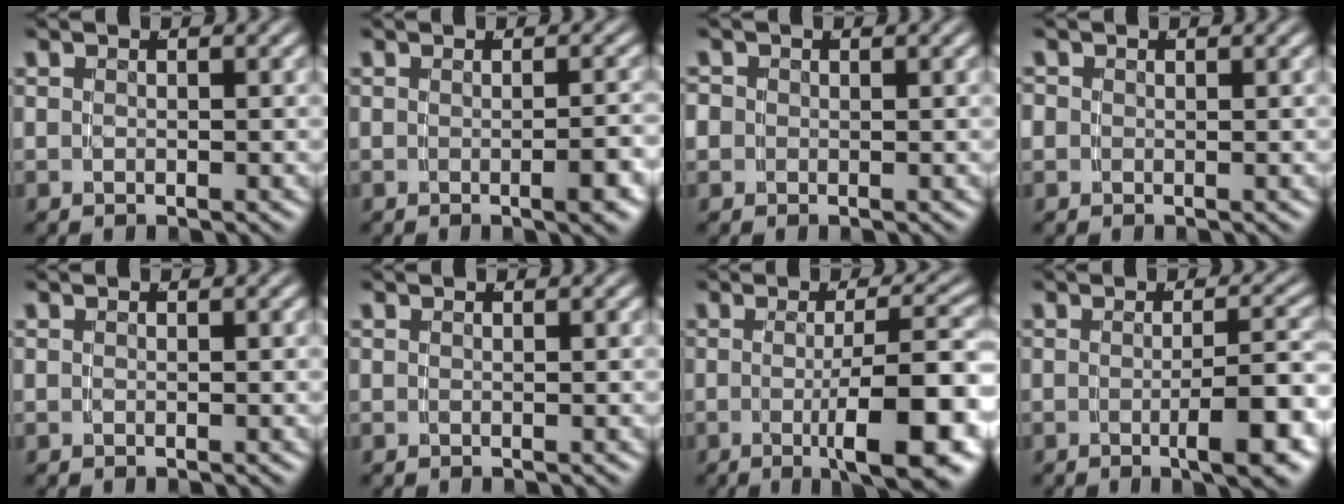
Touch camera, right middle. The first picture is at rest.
{"total": 1.3, "force": [-0.7, -0.1, 1.1], "torque": [-0.013, 0.011, -0.018]}
{"total": 2.1, "force": [0.1, 2.0, 0.4], "torque": [-0.020, -0.004, -0.003]}
{"total": 1.4, "force": [0.2, 1.4, 0.3], "torque": [-0.016, -0.003, -0.001]}
{"total": 0.0}
{"total": 0.0}
{"total": 8.0, "force": [-2.8, 1.5, 7.3], "torque": [-0.086, -0.005, -0.037]}
{"total": 4.5, "force": [-1.8, 0.6, 4.1], "torque": [-0.045, 0.003, -0.031]}